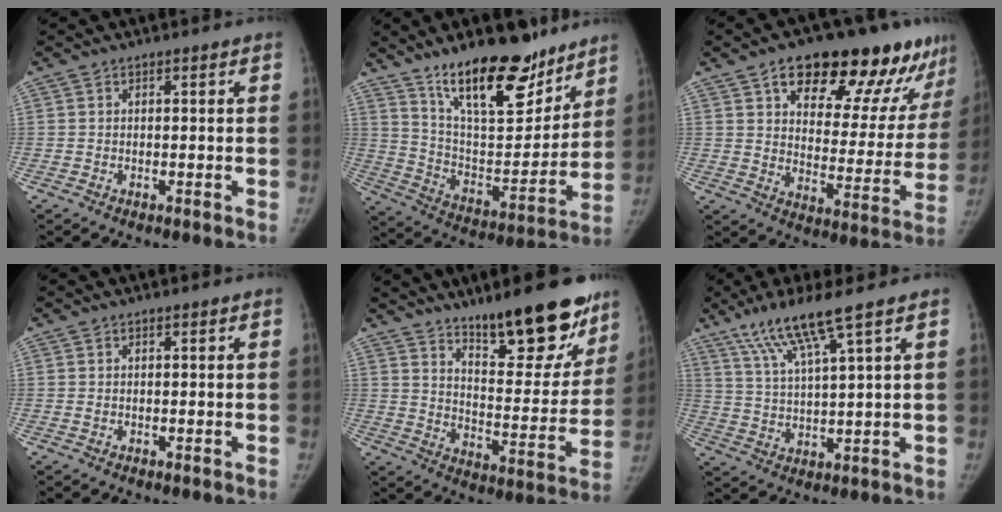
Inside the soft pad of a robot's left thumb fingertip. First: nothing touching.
{"total": 22.0, "force": [15.6, 8.3, 13.1], "torque": [-0.159, -0.091, 0.261]}
{"total": 24.0, "force": [15.2, 10.1, 15.5], "torque": [-0.161, -0.049, 0.219]}
{"total": 0.0}
{"total": 22.0, "force": [15.3, 6.5, 14.3], "torque": [-0.148, -0.101, 0.230]}
{"total": 10.1, "force": [6.5, 0.2, 7.7], "torque": [-0.156, -0.024, 0.134]}